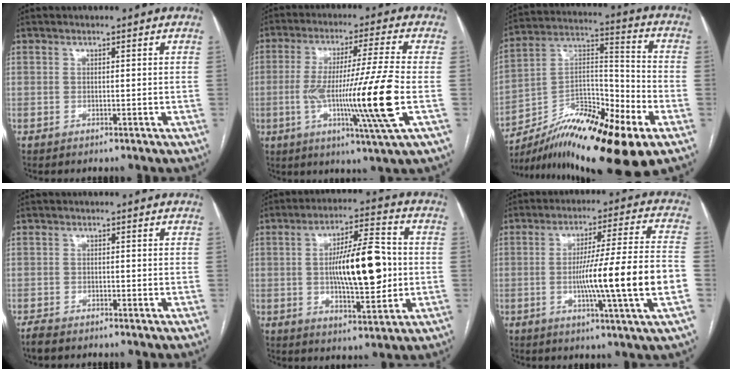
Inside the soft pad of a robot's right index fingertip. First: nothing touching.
{"total": 15.6, "force": [-3.1, -1.8, 15.2], "torque": [-0.280, -0.018, -0.057]}
{"total": 21.2, "force": [-13.4, 3.7, 16.0], "torque": [-0.263, 0.008, -0.225]}
{"total": 1.7, "force": [-1.6, 0.5, 0.5], "torque": [-0.014, -0.003, -0.027]}
{"total": 13.8, "force": [-0.1, 3.7, 13.3], "torque": [-0.223, 0.012, 0.001]}
{"total": 16.0, "force": [-3.3, -1.3, 15.6], "torque": [-0.255, -0.004, -0.058]}